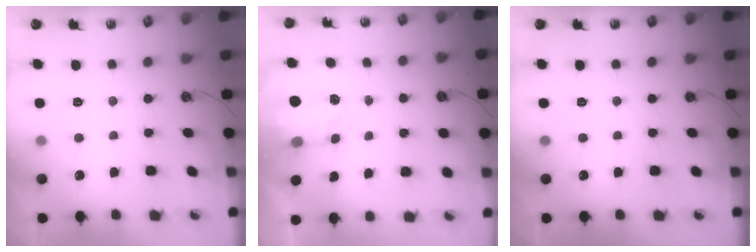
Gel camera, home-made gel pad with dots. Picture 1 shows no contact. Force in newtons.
{"total": 4.0, "press": 3.9, "slide": 0.6}
{"total": 0.0}